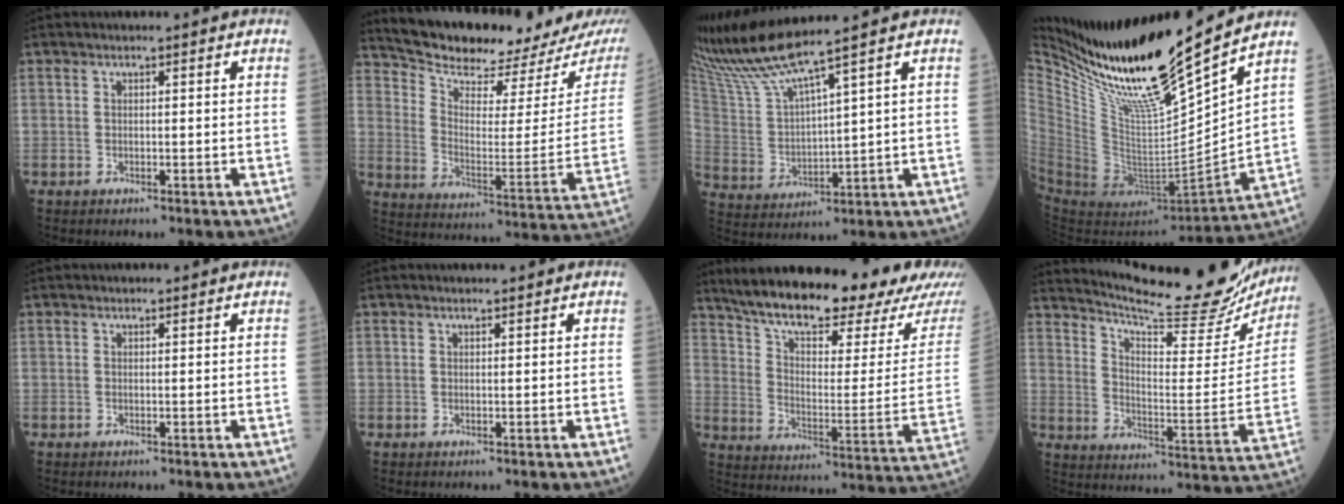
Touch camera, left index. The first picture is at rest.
{"total": 18.6, "force": [17.1, 1.8, 7.0], "torque": [-0.121, -0.069, 0.250]}
{"total": 9.8, "force": [8.4, -2.3, 4.4], "torque": [-0.108, -0.005, 0.178]}
{"total": 21.7, "force": [18.4, -0.3, 11.4], "torque": [-0.203, -0.067, 0.336]}
{"total": 0.8, "force": [0.8, 0.1, 0.2], "torque": [-0.005, 0.009, 0.009]}
{"total": 1.5, "force": [1.3, 0.0, 0.7], "torque": [-0.007, 0.008, 0.017]}
{"total": 24.4, "force": [20.1, 4.1, 13.1], "torque": [-0.208, -0.028, 0.277]}
{"total": 23.2, "force": [21.3, 3.1, 8.8], "torque": [-0.145, -0.070, 0.278]}